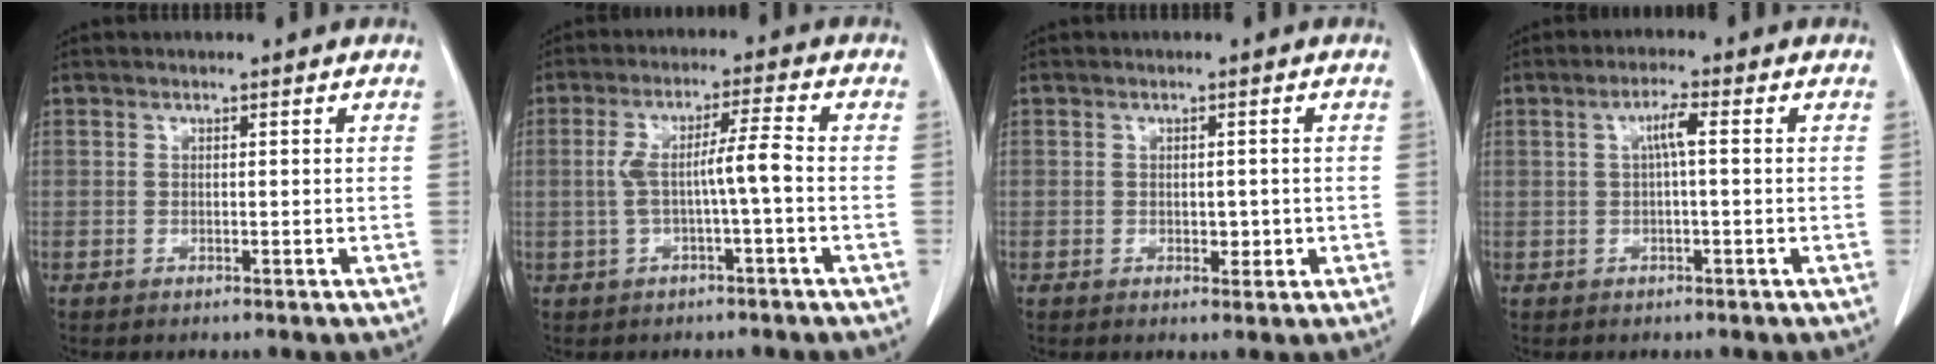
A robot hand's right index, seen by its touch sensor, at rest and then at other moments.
{"total": 5.8, "force": [-0.9, 0.0, 5.7], "torque": [-0.112, 0.020, -0.012]}
{"total": 1.7, "force": [-0.3, 1.2, 1.2], "torque": [-0.014, 0.000, 0.000]}
{"total": 2.9, "force": [0.4, 0.2, 2.8], "torque": [-0.054, 0.005, 0.008]}